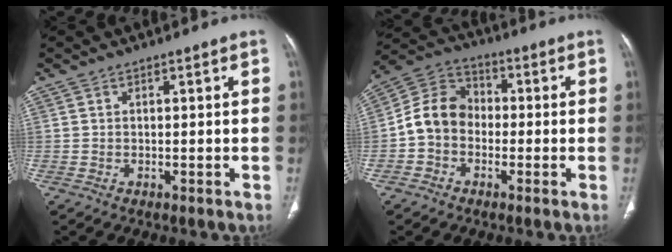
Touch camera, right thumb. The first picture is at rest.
{"total": 9.2, "force": [-1.6, 7.5, 5.0], "torque": [-0.078, 0.035, -0.046]}